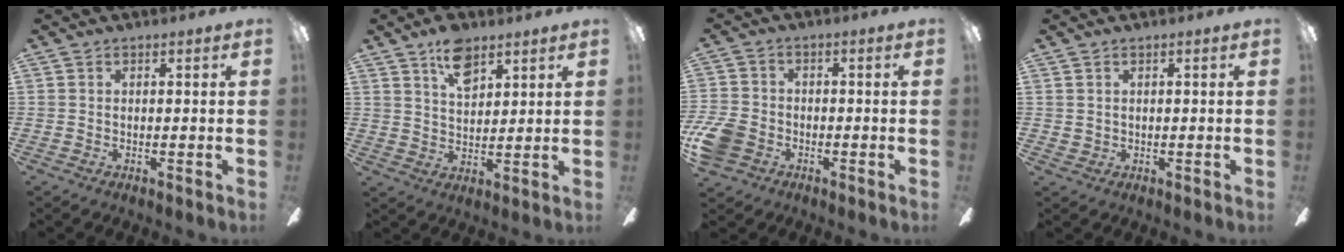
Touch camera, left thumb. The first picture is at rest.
{"total": 8.7, "force": [5.7, 4.5, 4.8], "torque": [-0.069, -0.023, 0.099]}
{"total": 8.2, "force": [-3.5, 5.9, 4.5], "torque": [-0.106, 0.019, -0.064]}
{"total": 1.0, "force": [0.6, 0.8, 0.2], "torque": [-0.005, 0.003, 0.010]}